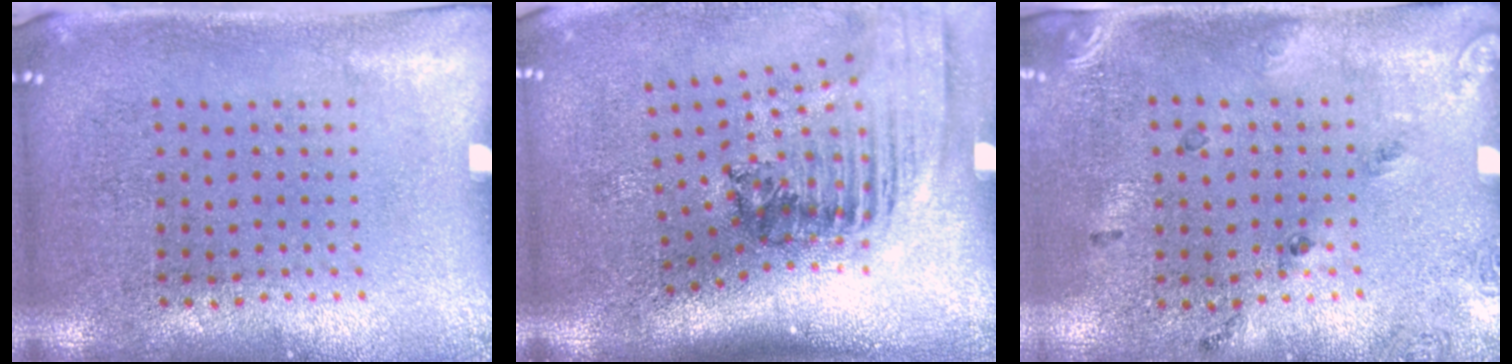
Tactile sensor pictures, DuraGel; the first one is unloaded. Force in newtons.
{"total": 2.3, "press": 1.6, "slide": 1.6}
{"total": 1.7, "press": 1.0, "slide": 1.4}